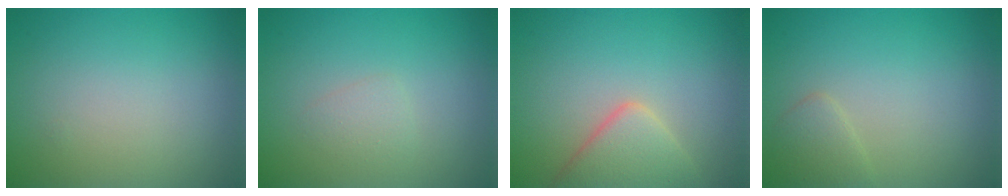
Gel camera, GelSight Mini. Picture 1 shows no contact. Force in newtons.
{"total": 1.1, "press": 1.1, "slide": 0.1}
{"total": 4.2, "press": 4.2, "slide": 0.3}
{"total": 1.4, "press": 1.4, "slide": 0.1}